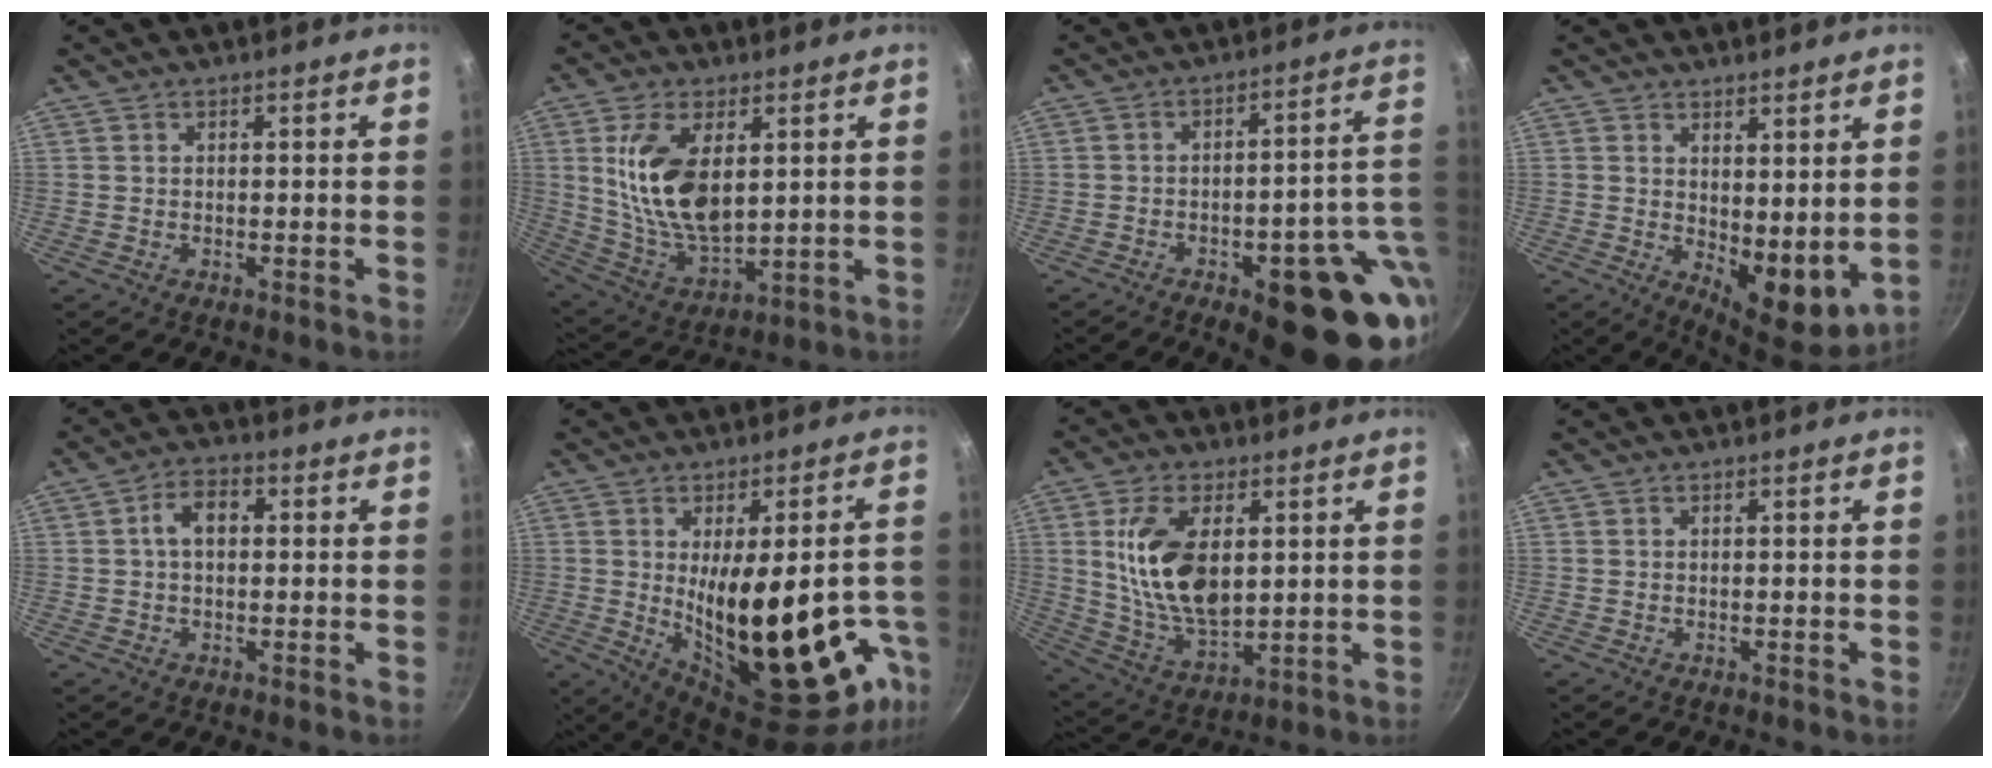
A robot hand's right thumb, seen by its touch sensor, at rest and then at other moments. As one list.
[{"total": 15.9, "force": [3.8, 8.4, 12.9], "torque": [-0.233, -0.025, 0.084]}, {"total": 19.8, "force": [-4.9, 7.1, 17.8], "torque": [-0.177, 0.018, -0.059]}, {"total": 9.0, "force": [2.1, 4.3, 7.6], "torque": [-0.092, -0.039, 0.037]}, {"total": 5.4, "force": [0.6, 3.6, 4.0], "torque": [-0.054, 0.015, 0.004]}, {"total": 27.2, "force": [-5.1, 11.1, 24.3], "torque": [-0.310, -0.019, -0.042]}, {"total": 16.0, "force": [3.2, 8.9, 12.9], "torque": [-0.225, -0.019, 0.070]}, {"total": 0.0}]